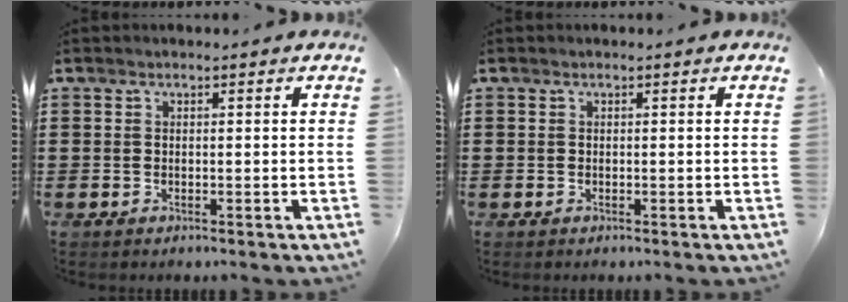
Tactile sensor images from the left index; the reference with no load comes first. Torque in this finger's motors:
{"motor_torque": [-0.02, 0.02, 0.00, 0.00]}